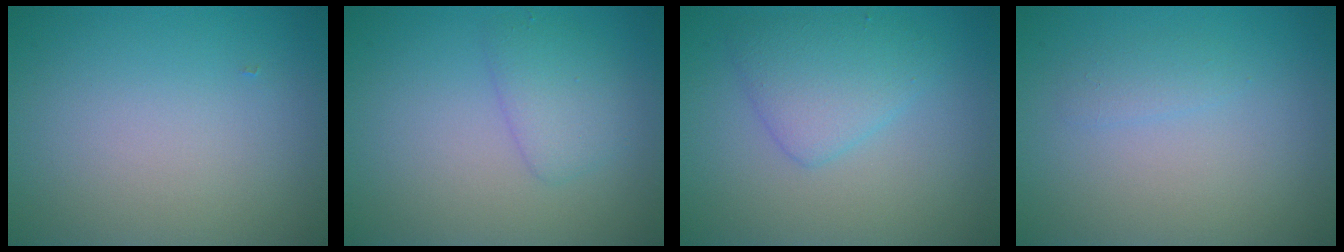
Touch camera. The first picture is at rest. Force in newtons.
{"total": 2.2, "press": 2.2, "slide": 0.2}
{"total": 1.9, "press": 1.9, "slide": 0.1}
{"total": 1.0, "press": 1.0, "slide": 0.0}